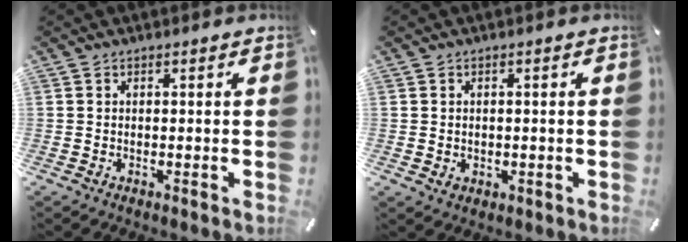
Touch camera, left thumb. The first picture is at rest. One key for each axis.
{"total": 1.6, "fx": -0.2, "fy": 1.5, "fz": 0.5, "tx": -0.003, "ty": 0.002, "tz": -0.007}